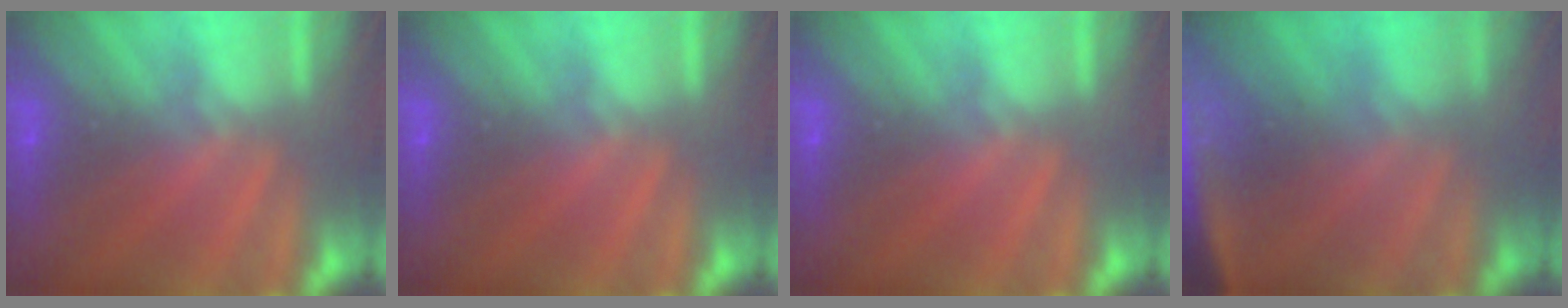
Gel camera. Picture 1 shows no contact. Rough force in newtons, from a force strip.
{"total": 0.0}
{"total": 0.0}
{"total": 4.3}